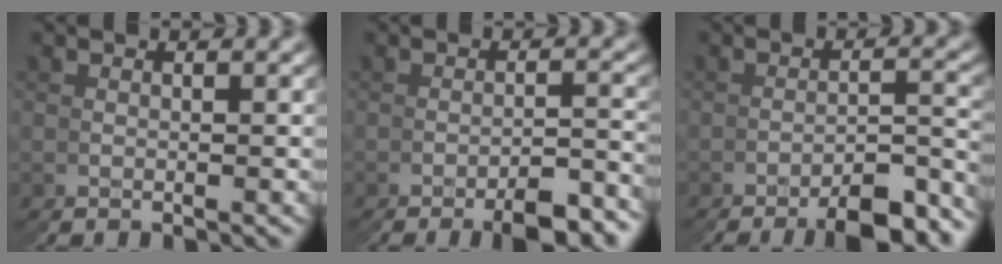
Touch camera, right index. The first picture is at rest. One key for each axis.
{"total": 4.1, "fx": -4.0, "fy": -0.2, "fz": 1.1, "tx": -0.003, "ty": 0.004, "tz": -0.064}
{"total": 5.9, "fx": -5.7, "fy": -0.2, "fz": 1.7, "tx": -0.007, "ty": 0.003, "tz": -0.087}